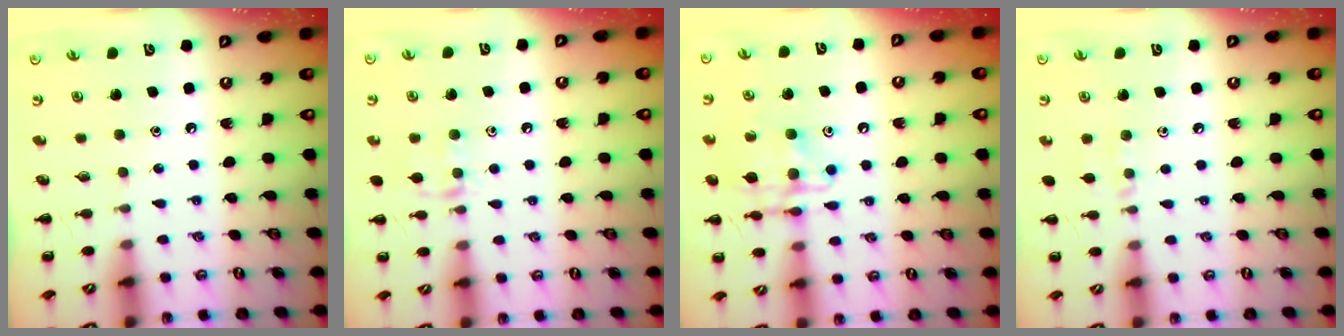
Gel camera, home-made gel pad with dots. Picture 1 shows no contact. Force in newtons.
{"total": 8.6, "press": 8.6, "slide": 1.0}
{"total": 13.4, "press": 13.2, "slide": 2.4}
{"total": 5.9, "press": 5.6, "slide": 1.8}